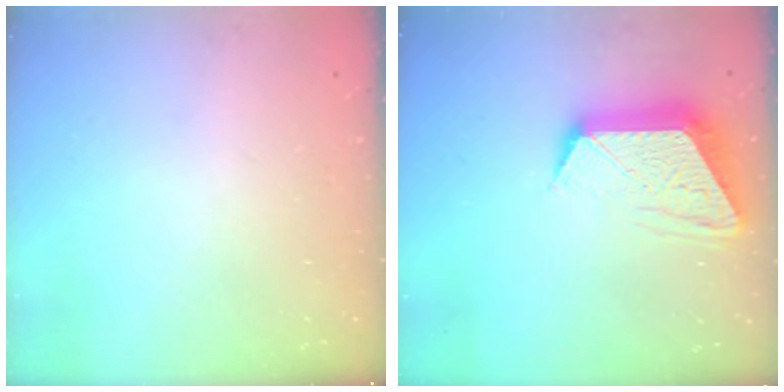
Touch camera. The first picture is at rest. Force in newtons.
{"total": 13.4, "press": 13.4, "slide": 0.9}